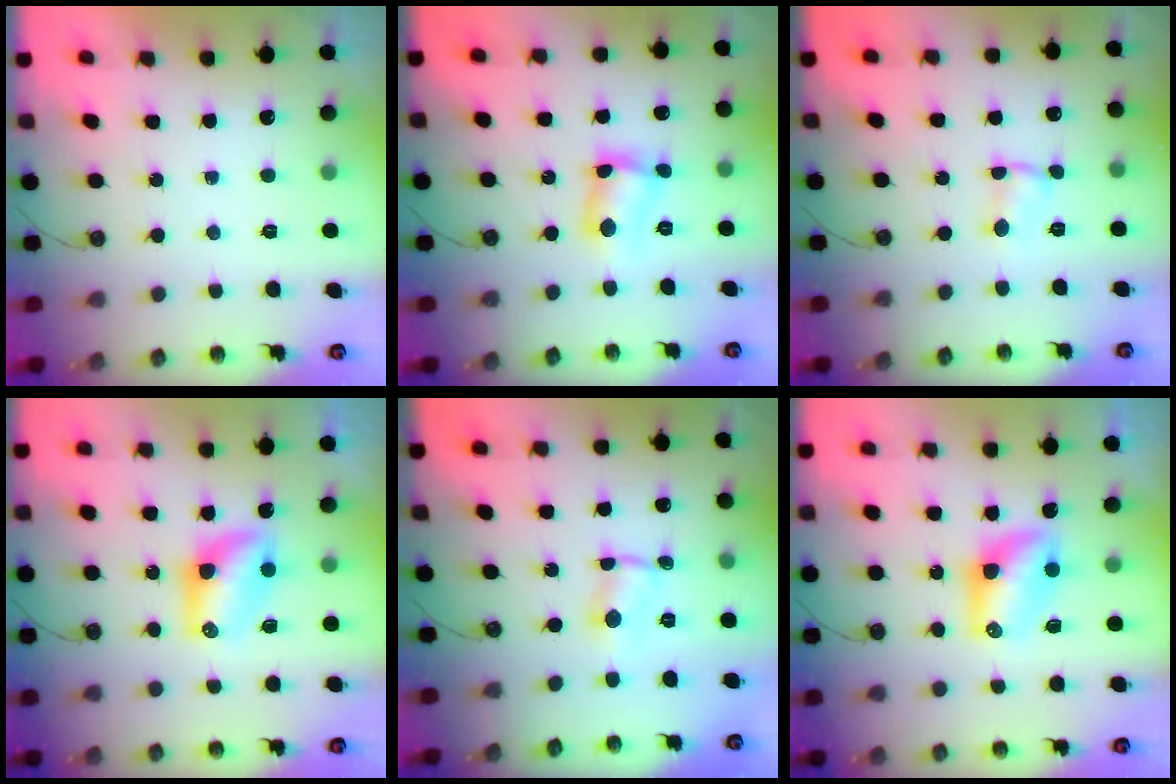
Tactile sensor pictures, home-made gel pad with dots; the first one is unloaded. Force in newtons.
{"total": 8.5, "press": 8.5, "slide": 0.4}
{"total": 1.8, "press": 1.8, "slide": 0.1}
{"total": 7.1, "press": 7.1, "slide": 0.6}
{"total": 0.8, "press": 0.6, "slide": 0.5}
{"total": 7.1, "press": 7.1, "slide": 0.6}